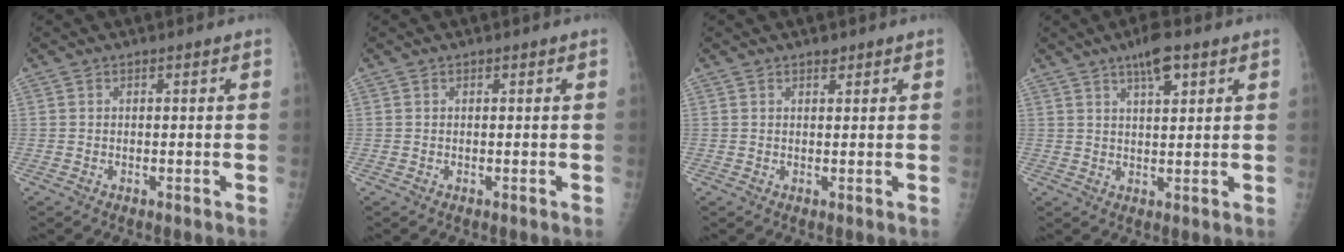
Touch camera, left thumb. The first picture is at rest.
{"total": 0.0}
{"total": 1.0, "force": [0.8, 0.5, 0.4], "torque": [0.001, -0.005, 0.012]}
{"total": 5.7, "force": [3.3, 1.7, 4.3], "torque": [-0.062, -0.012, 0.054]}